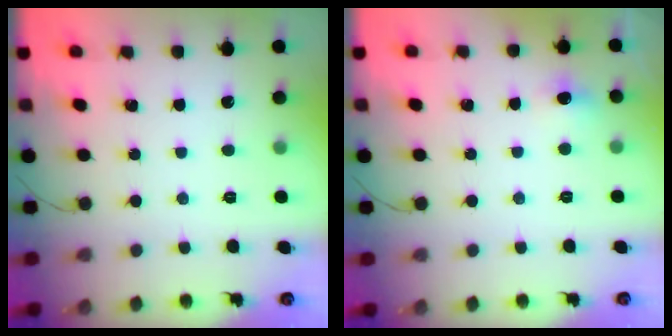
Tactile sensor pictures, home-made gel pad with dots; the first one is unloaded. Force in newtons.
{"total": 5.8, "press": 4.8, "slide": 3.1}